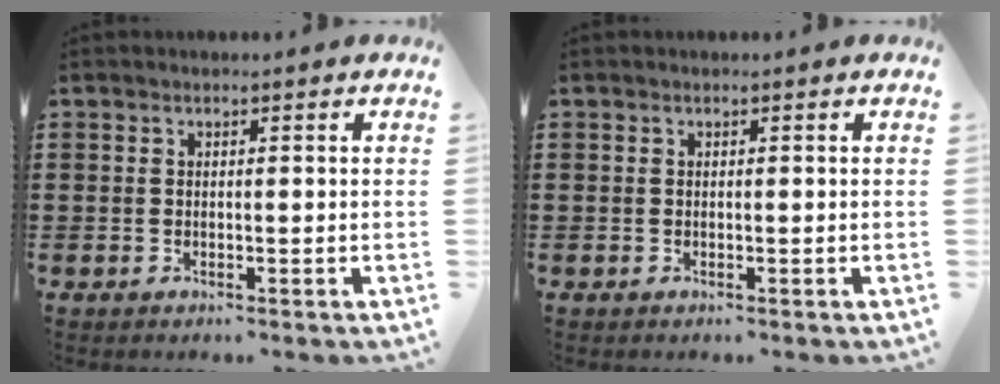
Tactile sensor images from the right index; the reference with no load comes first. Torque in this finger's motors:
{"motor_torque": [0.00, 0.00, 0.00, -0.01]}